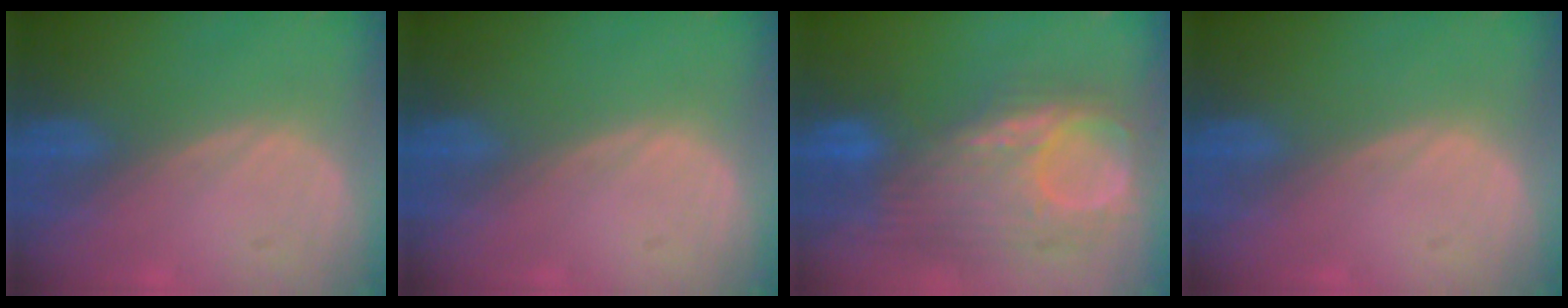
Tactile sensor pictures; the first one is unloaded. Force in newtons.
{"total": 0.0}
{"total": 11.3, "press": 10.5, "slide": 4.3}
{"total": 0.0}